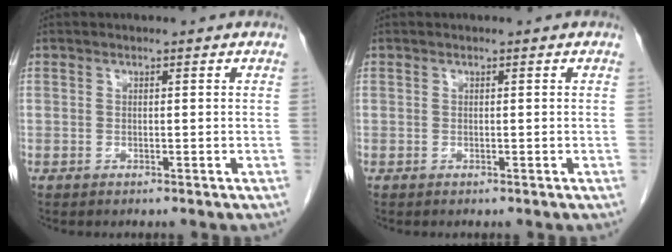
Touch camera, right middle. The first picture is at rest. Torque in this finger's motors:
{"motor_torque": [0.14, -0.14, -0.02, -0.01]}